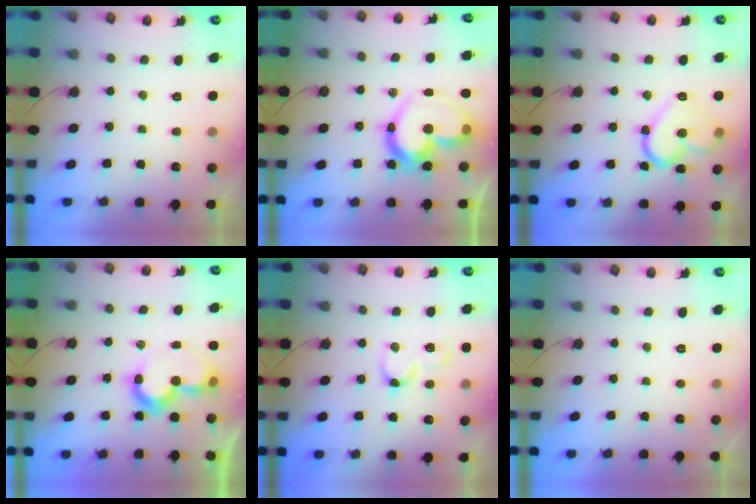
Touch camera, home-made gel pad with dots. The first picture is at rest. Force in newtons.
{"total": 18.9, "press": 18.8, "slide": 1.9}
{"total": 14.2, "press": 14.1, "slide": 1.4}
{"total": 8.7, "press": 8.2, "slide": 3.0}
{"total": 4.9, "press": 4.9, "slide": 0.8}
{"total": 1.8, "press": 1.7, "slide": 0.0}